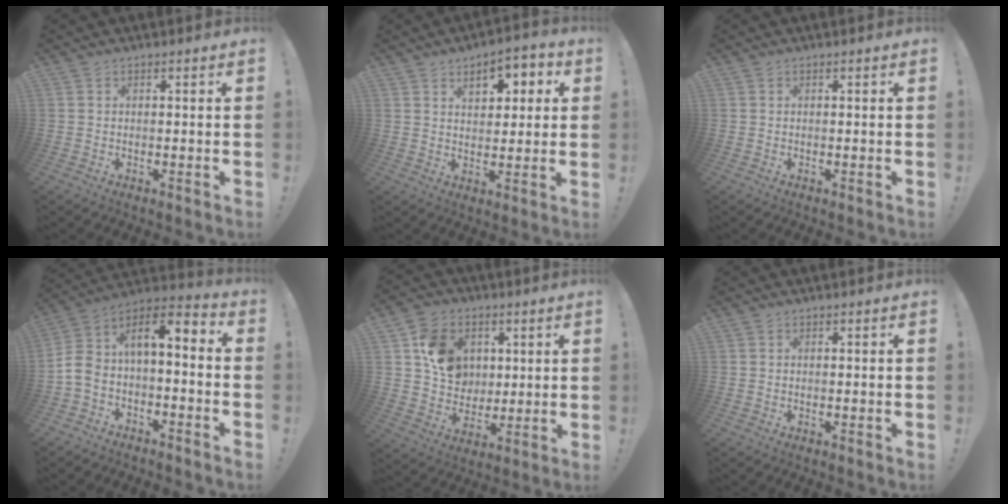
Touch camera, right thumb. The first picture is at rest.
{"total": 8.6, "force": [3.7, 5.0, 6.0], "torque": [-0.071, -0.012, 0.059]}
{"total": 0.0}
{"total": 7.2, "force": [-1.5, 3.9, 5.9], "torque": [-0.100, 0.000, -0.028]}
{"total": 13.4, "force": [3.9, 11.2, 6.2], "torque": [-0.087, -0.007, 0.085]}
{"total": 0.0}